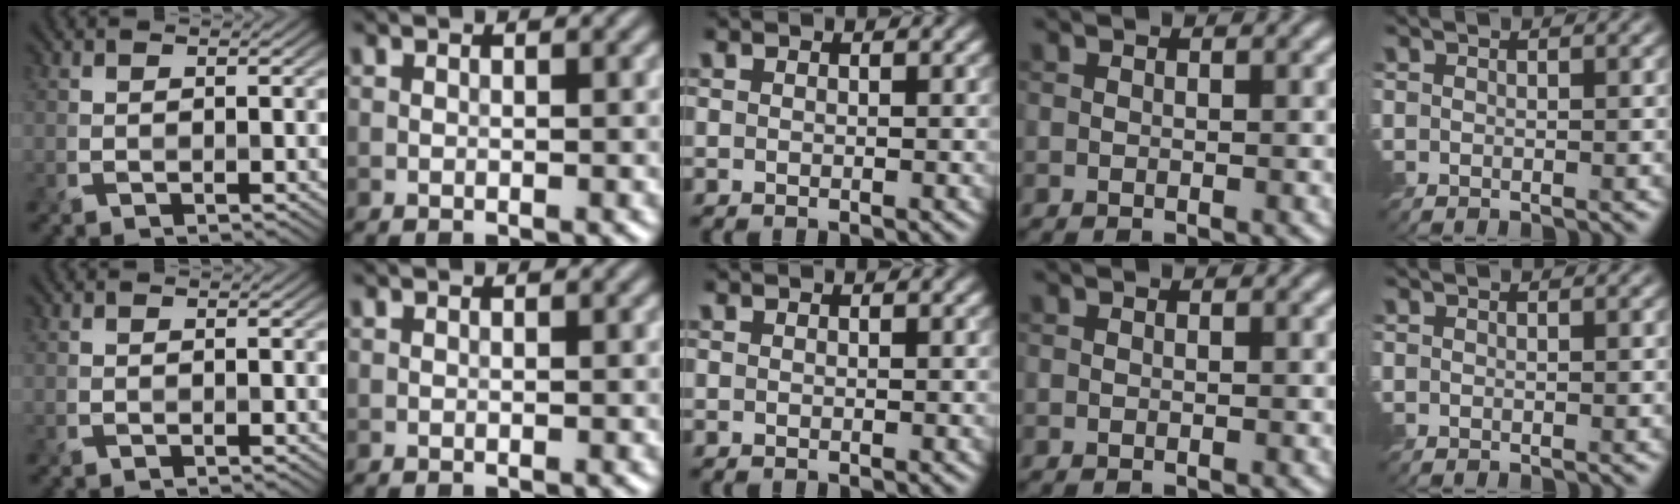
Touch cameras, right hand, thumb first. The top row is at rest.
{}